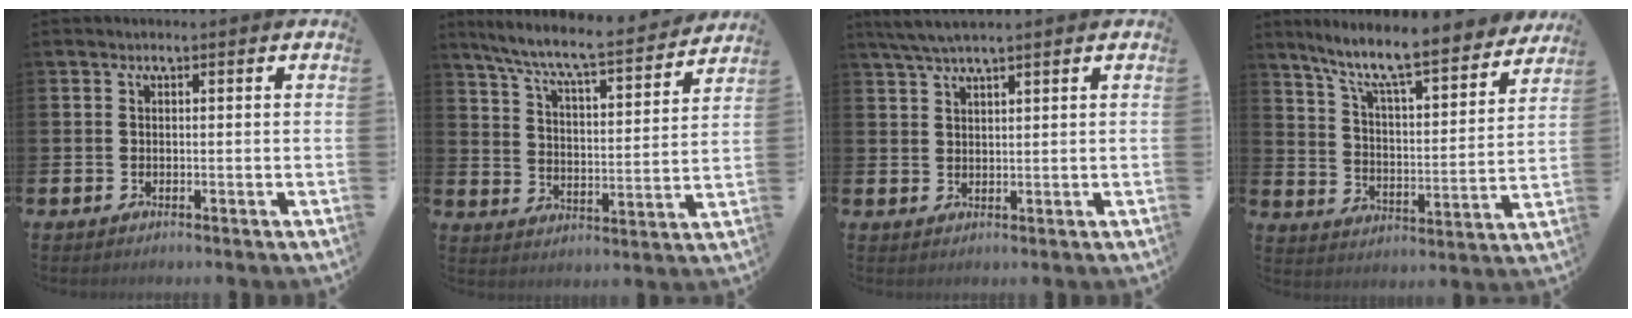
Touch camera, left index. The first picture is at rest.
{"total": 7.8, "force": [7.1, 0.6, 3.2], "torque": [-0.096, -0.053, 0.119]}
{"total": 3.6, "force": [3.2, 0.2, 1.8], "torque": [-0.044, -0.002, 0.058]}
{"total": 9.7, "force": [8.5, 1.2, 4.5], "torque": [-0.118, -0.060, 0.140]}